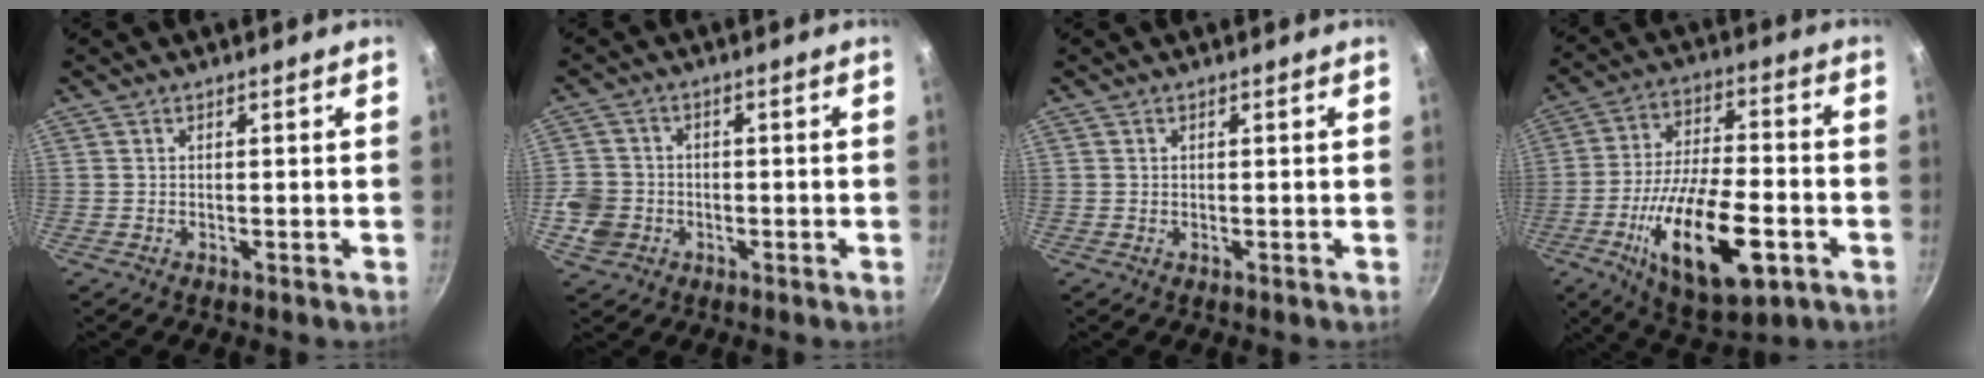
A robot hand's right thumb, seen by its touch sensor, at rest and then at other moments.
{"total": 6.6, "force": [-2.0, 5.9, 2.3], "torque": [-0.030, 0.019, -0.041]}
{"total": 0.0}
{"total": 21.1, "force": [-7.5, 8.9, 17.6], "torque": [-0.293, 0.020, -0.120]}